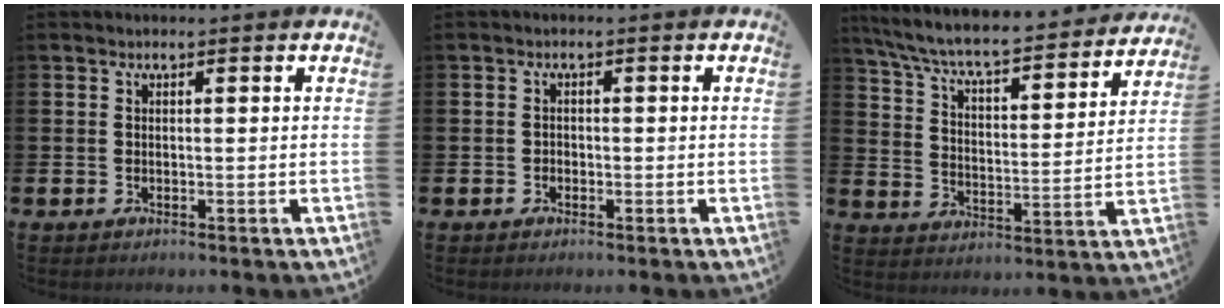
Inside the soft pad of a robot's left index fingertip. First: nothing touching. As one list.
[{"total": 1.0, "force": [-0.6, 0.7, 0.2], "torque": [-0.010, 0.006, -0.013]}, {"total": 7.2, "force": [6.7, 0.8, 2.5], "torque": [-0.082, -0.057, 0.110]}]